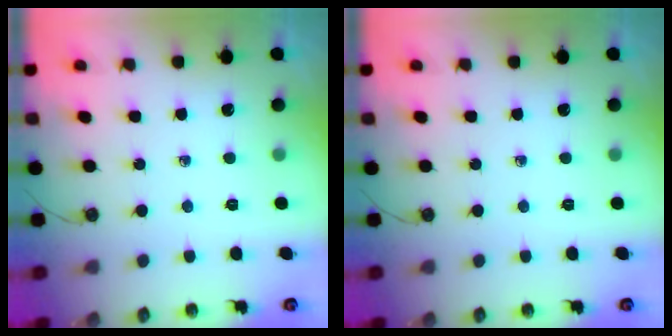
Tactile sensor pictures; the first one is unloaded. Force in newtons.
{"total": 0.0}